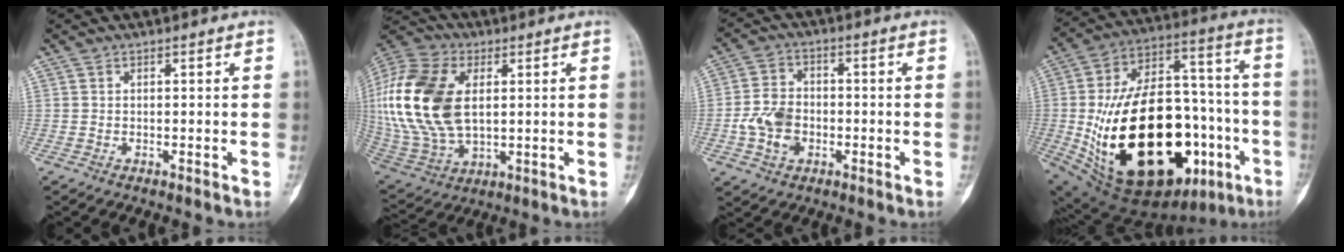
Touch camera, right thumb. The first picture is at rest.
{"total": 23.2, "force": [3.3, 14.1, 18.1], "torque": [-0.393, -0.011, 0.062]}
{"total": 8.1, "force": [-2.0, 6.1, 5.0], "torque": [-0.081, 0.016, -0.039]}
{"total": 36.7, "force": [-8.9, 18.5, 30.4], "torque": [-0.502, 0.006, -0.114]}